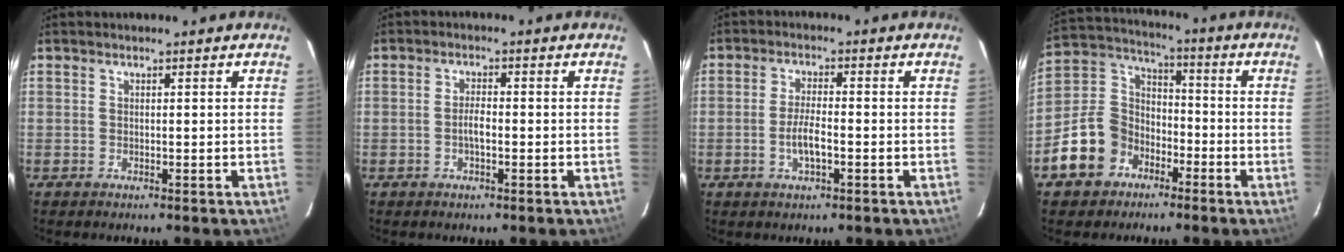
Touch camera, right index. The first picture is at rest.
{"total": 2.4, "force": [-0.8, 0.6, 2.2], "torque": [-0.043, 0.003, -0.015]}
{"total": 4.6, "force": [-1.6, 1.1, 4.2], "torque": [-0.085, 0.000, -0.030]}
{"total": 12.2, "force": [-6.8, 9.4, 4.0], "torque": [-0.101, 0.042, -0.111]}